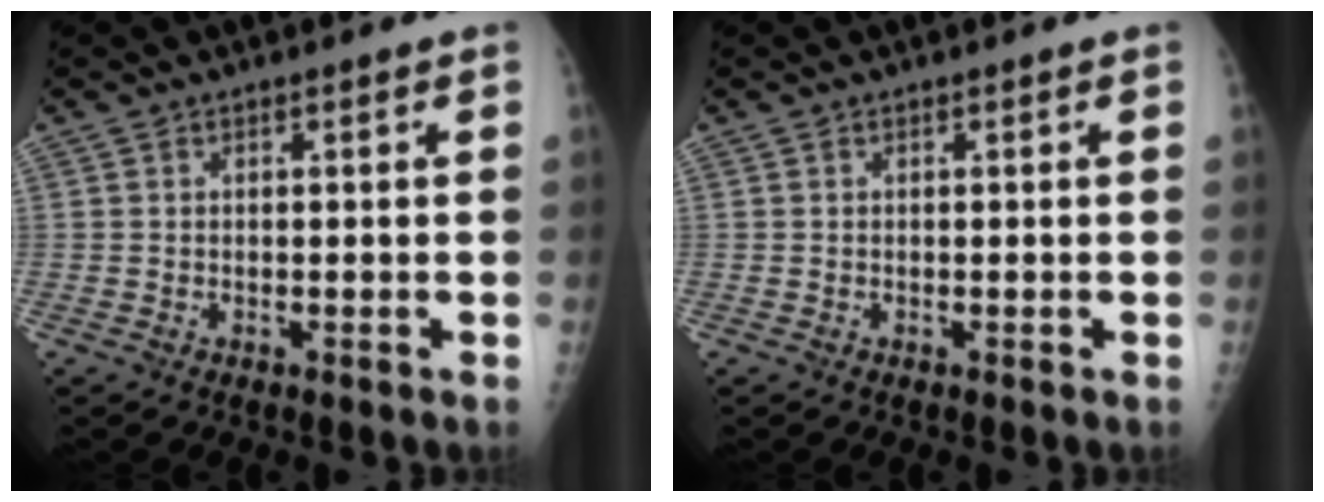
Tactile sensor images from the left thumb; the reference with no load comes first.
{"total": 0.0}